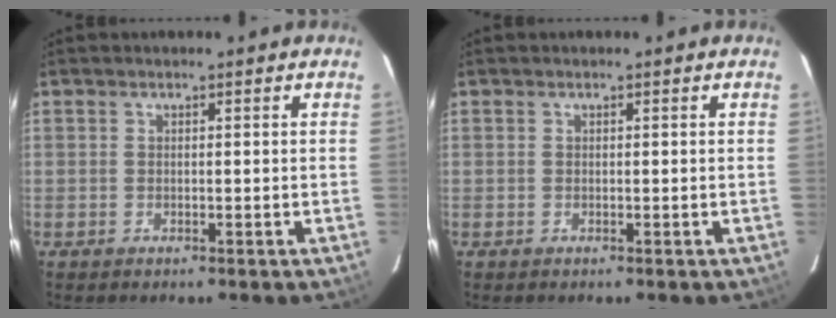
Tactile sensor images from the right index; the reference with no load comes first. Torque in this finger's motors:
{"motor_torque": [0.17, 0.19, 0.05, 0.01]}